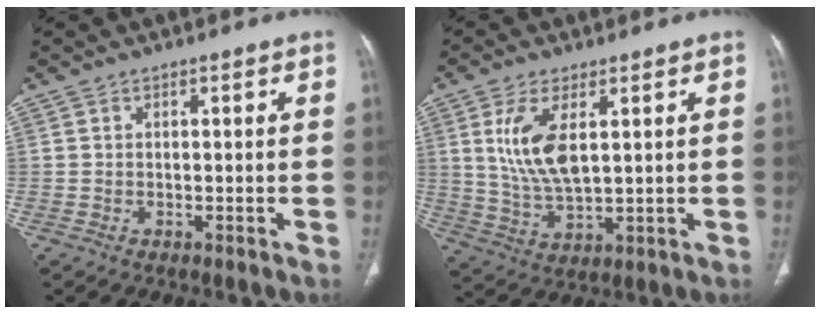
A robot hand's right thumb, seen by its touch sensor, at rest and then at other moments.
{"total": 10.3, "force": [2.9, 4.6, 8.8], "torque": [-0.181, -0.018, 0.066]}